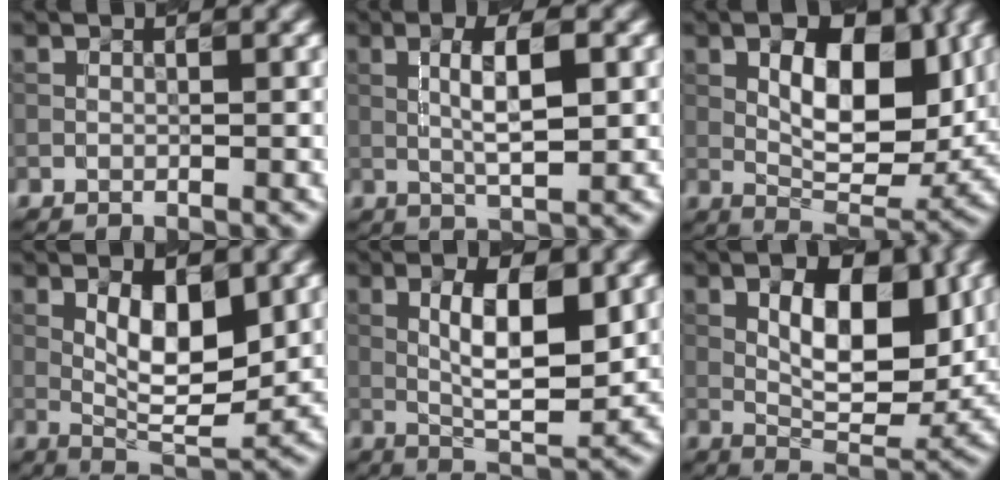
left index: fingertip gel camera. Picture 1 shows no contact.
{"total": 4.6, "force": [0.5, 1.0, 4.4], "torque": [-0.080, 0.004, 0.011]}
{"total": 8.8, "force": [1.9, 4.3, 7.4], "torque": [-0.111, -0.006, 0.033]}
{"total": 5.9, "force": [1.2, 2.2, 5.4], "torque": [-0.085, -0.006, 0.023]}
{"total": 7.1, "force": [1.0, 2.3, 6.7], "torque": [-0.107, -0.002, 0.020]}
{"total": 7.9, "force": [1.8, 3.6, 6.8], "torque": [-0.101, -0.005, 0.031]}